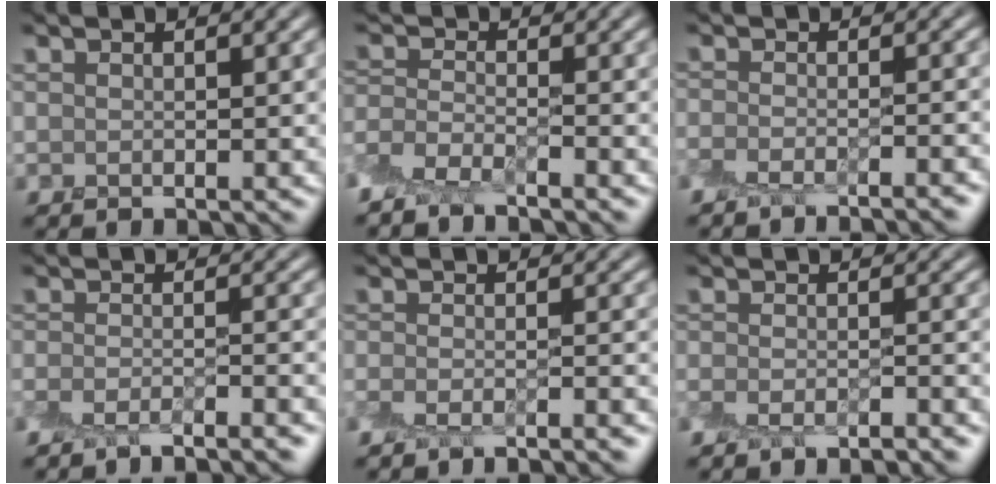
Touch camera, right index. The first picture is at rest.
{"total": 2.8, "force": [-2.7, 0.4, 0.8], "torque": [-0.022, -0.003, -0.064]}
{"total": 3.8, "force": [-3.6, 0.2, 1.1], "torque": [-0.026, -0.005, -0.058]}
{"total": 4.8, "force": [-4.6, 0.5, 1.5], "torque": [-0.029, -0.007, -0.074]}
{"total": 4.2, "force": [-4.1, 0.2, 0.9], "torque": [-0.020, -0.004, -0.063]}
{"total": 4.1, "force": [-4.0, 0.4, 1.0], "torque": [-0.020, -0.001, -0.062]}